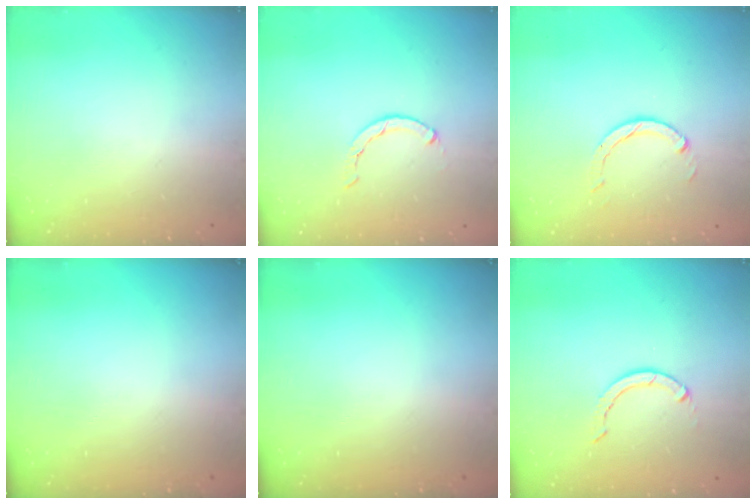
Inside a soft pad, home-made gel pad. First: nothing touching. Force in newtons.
{"total": 0.7, "press": 0.6, "slide": 0.2}
{"total": 3.0, "press": 3.0, "slide": 0.3}
{"total": 0.0}
{"total": 0.0}
{"total": 3.1, "press": 3.0, "slide": 0.3}